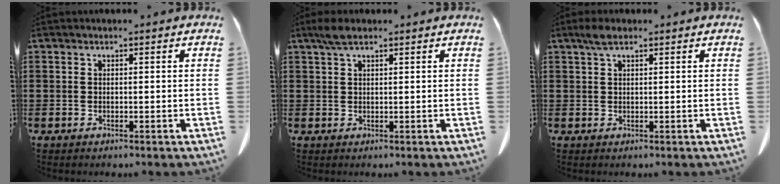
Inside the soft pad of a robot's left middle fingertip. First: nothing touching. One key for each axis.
{"total": 2.7, "fx": 1.7, "fy": 0.9, "fz": 2.0, "tx": -0.043, "ty": 0.004, "tz": 0.031}
{"total": 2.4, "fx": 1.4, "fy": 0.8, "fz": 1.8, "tx": -0.040, "ty": 0.004, "tz": 0.025}